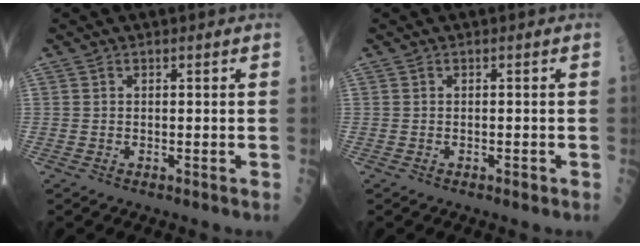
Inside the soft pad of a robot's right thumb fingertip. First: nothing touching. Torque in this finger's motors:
{"motor_torque": [0.38, -0.18, -0.16, -0.09, 0.04]}